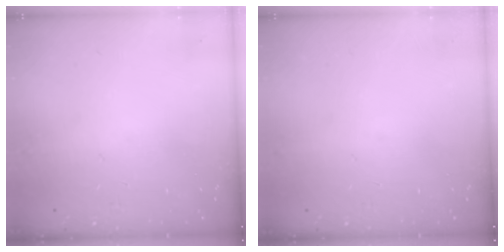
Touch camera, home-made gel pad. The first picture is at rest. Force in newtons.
{"total": 0.0}